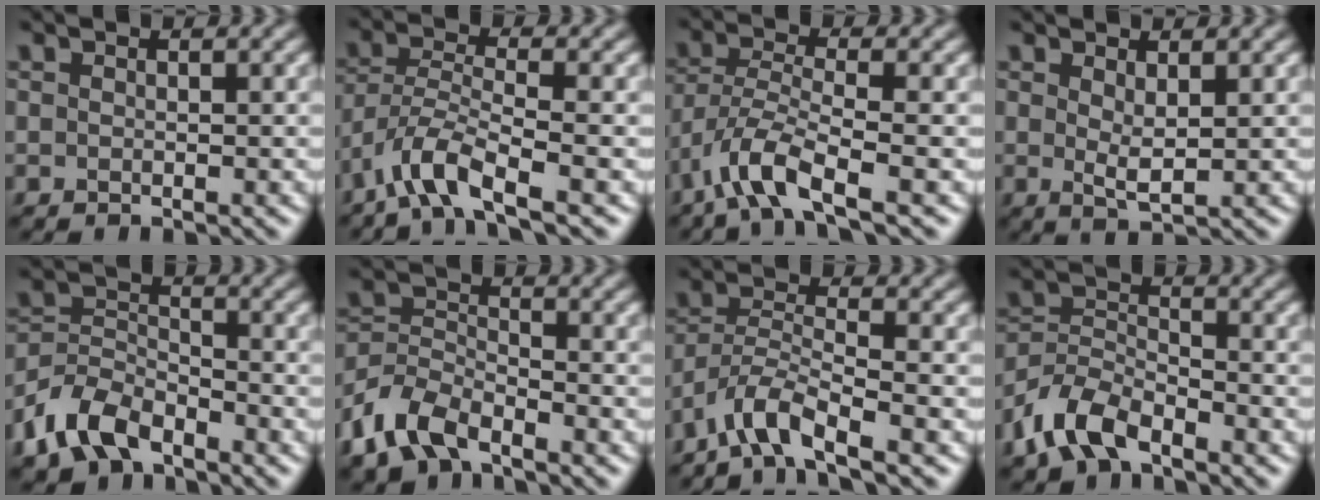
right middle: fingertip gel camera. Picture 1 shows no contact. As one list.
[{"total": 4.7, "force": [-3.3, 1.0, 3.3], "torque": [-0.064, 0.001, -0.073]}, {"total": 5.2, "force": [-3.3, 1.2, 3.9], "torque": [-0.080, -0.002, -0.075]}, {"total": 1.7, "force": [0.7, 0.4, 1.5], "torque": [-0.031, -0.006, 0.016]}, {"total": 5.9, "force": [-4.1, 3.2, 2.7], "torque": [-0.060, -0.002, -0.092]}, {"total": 5.5, "force": [-4.0, 2.7, 2.7], "torque": [-0.059, -0.003, -0.090]}, {"total": 4.4, "force": [-3.3, 0.8, 2.7], "torque": [-0.051, 0.004, -0.076]}, {"total": 5.4, "force": [-3.8, 2.7, 2.7], "torque": [-0.056, 0.000, -0.087]}]